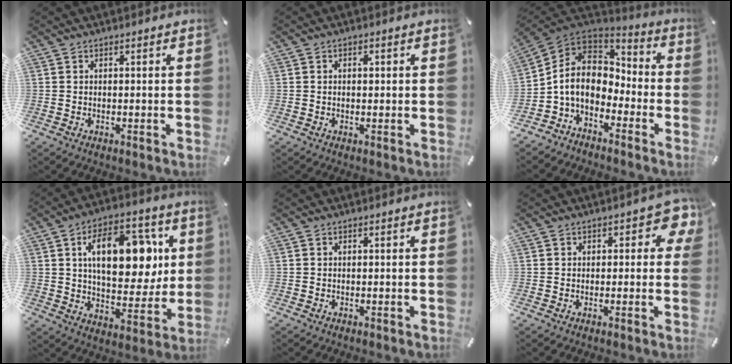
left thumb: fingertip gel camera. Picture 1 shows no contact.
{"total": 1.3, "force": [0.1, 0.7, 1.0], "torque": [-0.012, 0.001, -0.001]}
{"total": 8.8, "force": [-2.6, 7.2, 4.4], "torque": [-0.117, 0.004, -0.050]}
{"total": 19.1, "force": [5.4, 11.0, 14.7], "torque": [-0.208, -0.003, 0.088]}
{"total": 0.0}
{"total": 5.2, "force": [1.9, 3.1, 3.8], "torque": [-0.036, -0.003, 0.026]}